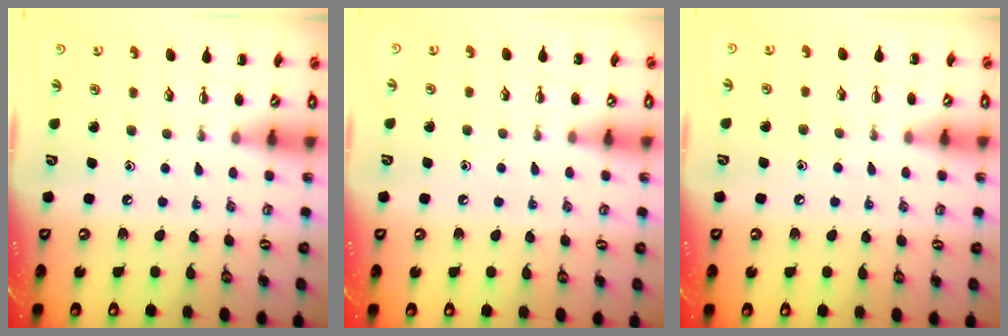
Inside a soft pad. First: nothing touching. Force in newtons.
{"total": 3.7, "press": 3.5, "slide": 1.3}
{"total": 5.4, "press": 5.2, "slide": 1.6}